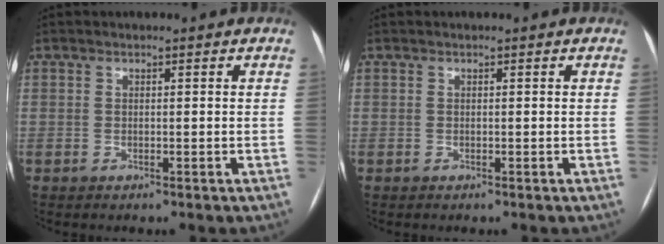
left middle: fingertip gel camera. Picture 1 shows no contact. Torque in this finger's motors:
{"motor_torque": [-0.01, 0.01, 0.00, 0.00]}